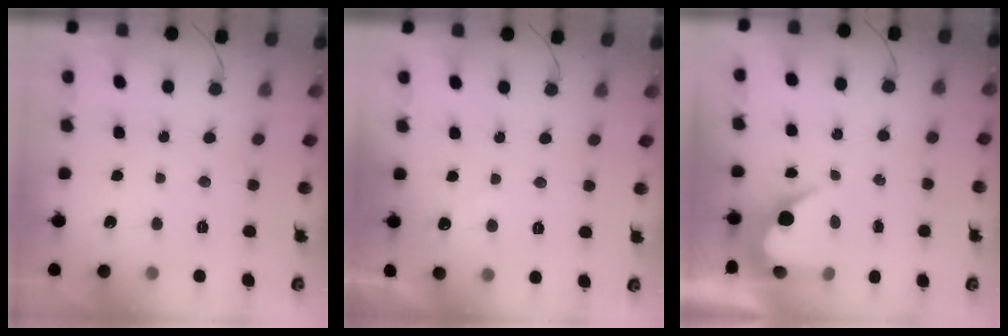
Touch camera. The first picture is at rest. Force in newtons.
{"total": 3.0, "press": 3.0, "slide": 0.1}
{"total": 5.3, "press": 5.3, "slide": 0.3}